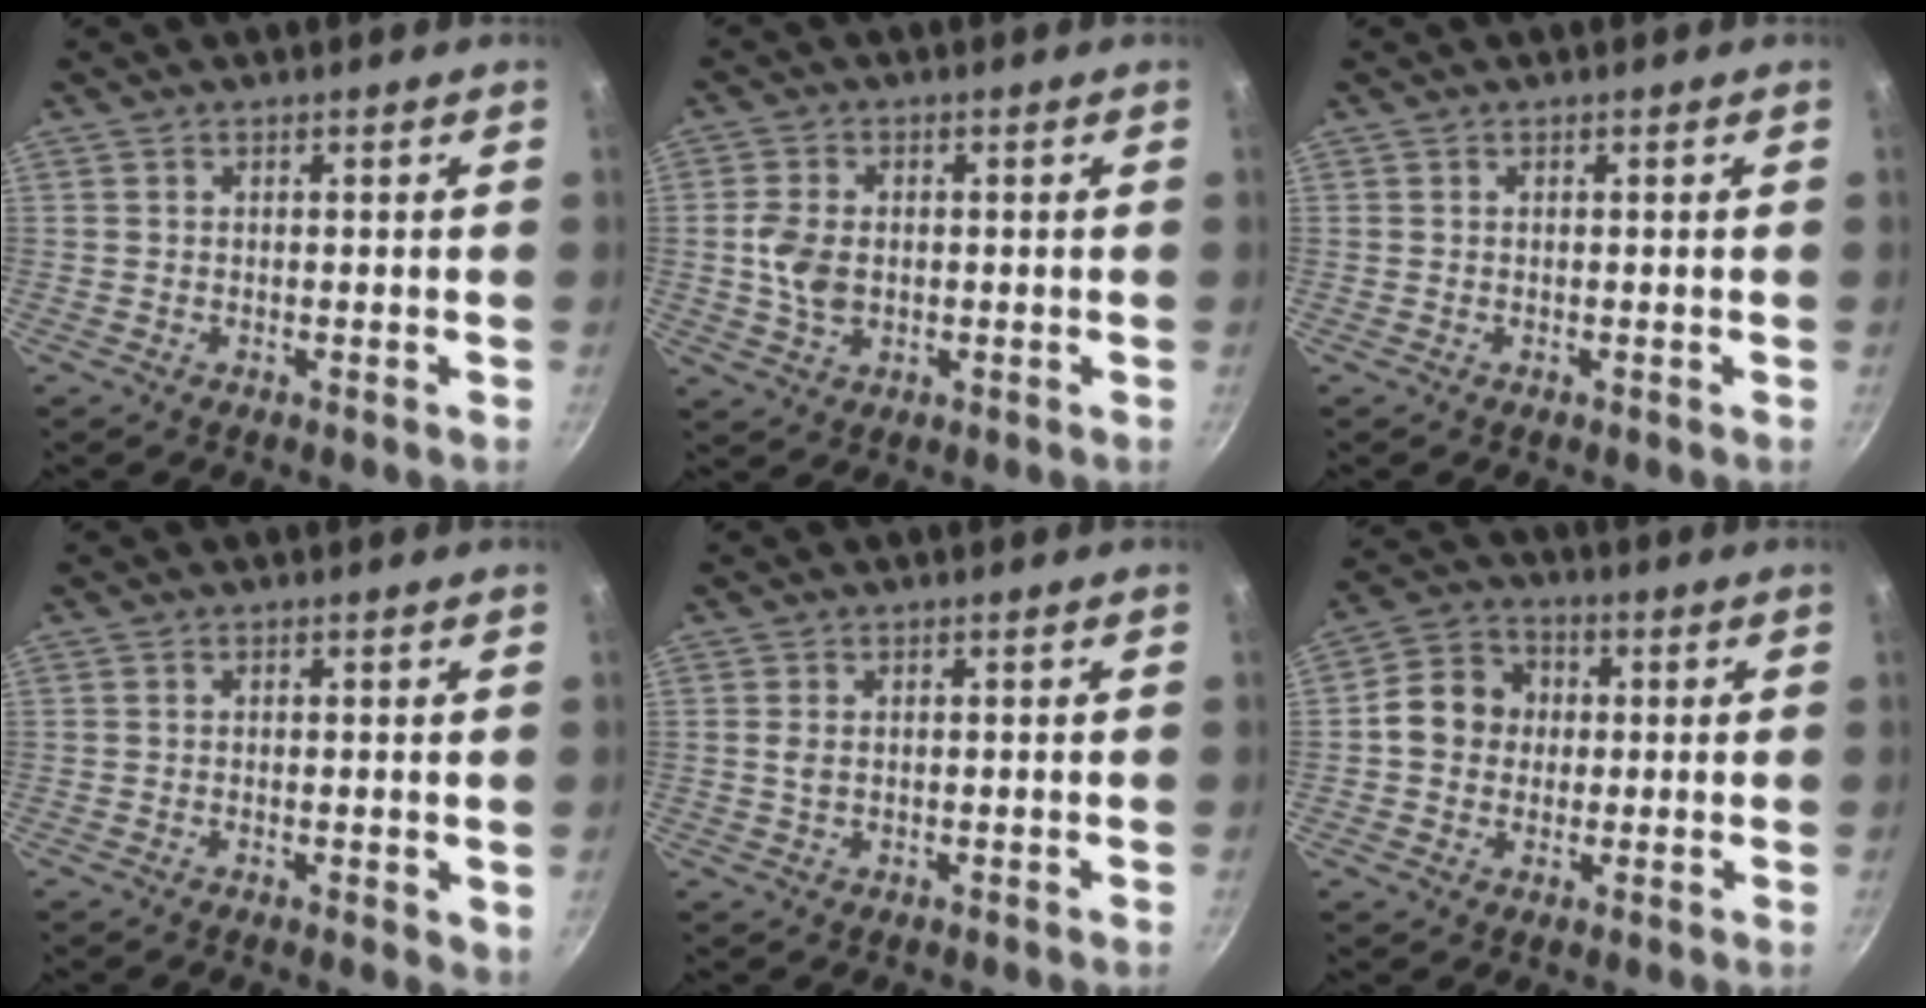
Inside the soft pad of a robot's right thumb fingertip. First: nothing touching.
{"total": 6.2, "force": [-0.1, 4.3, 4.4], "torque": [-0.082, 0.003, -0.005]}
{"total": 0.0}
{"total": 2.4, "force": [-0.1, 1.0, 2.2], "torque": [-0.028, -0.007, -0.002]}
{"total": 1.3, "force": [0.2, 0.8, 1.0], "torque": [-0.022, 0.001, 0.004]}
{"total": 9.0, "force": [0.4, 8.0, 4.2], "torque": [-0.041, 0.016, -0.013]}